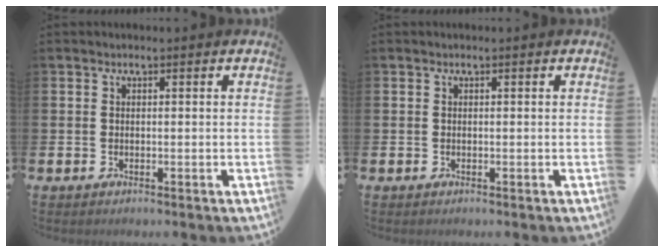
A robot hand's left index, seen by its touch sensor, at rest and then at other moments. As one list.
[{"total": 0.0}]